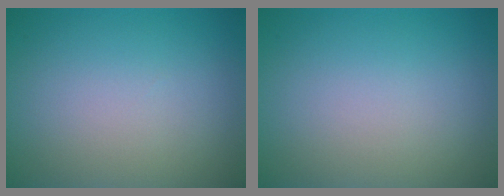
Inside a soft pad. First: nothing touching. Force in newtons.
{"total": 0.0}